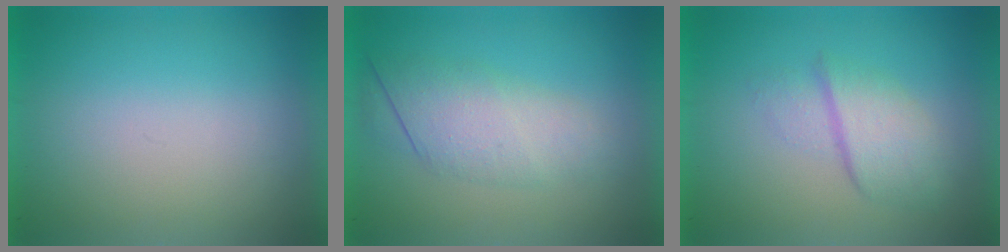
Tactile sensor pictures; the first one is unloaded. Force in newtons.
{"total": 3.1}
{"total": 2.7}